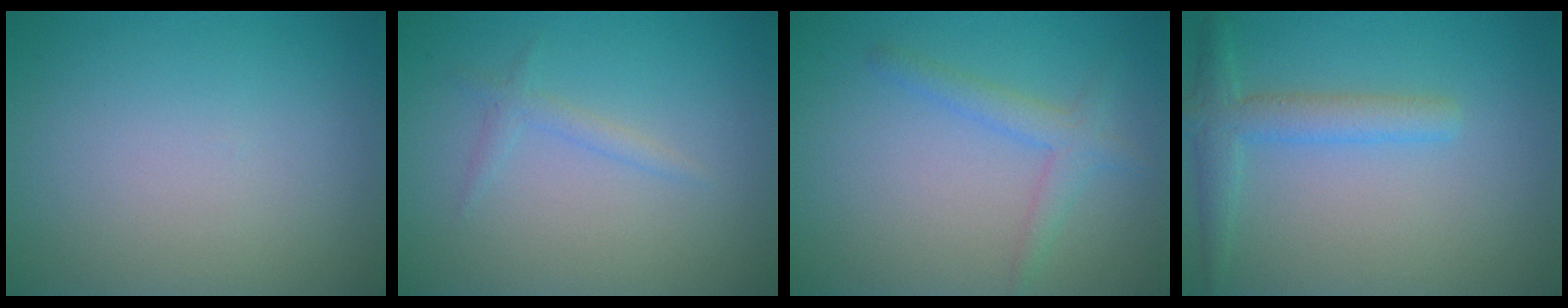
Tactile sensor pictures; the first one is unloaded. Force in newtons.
{"total": 1.1, "press": 1.1, "slide": 0.2}
{"total": 2.2, "press": 2.2, "slide": 0.1}
{"total": 3.0, "press": 3.0, "slide": 0.1}